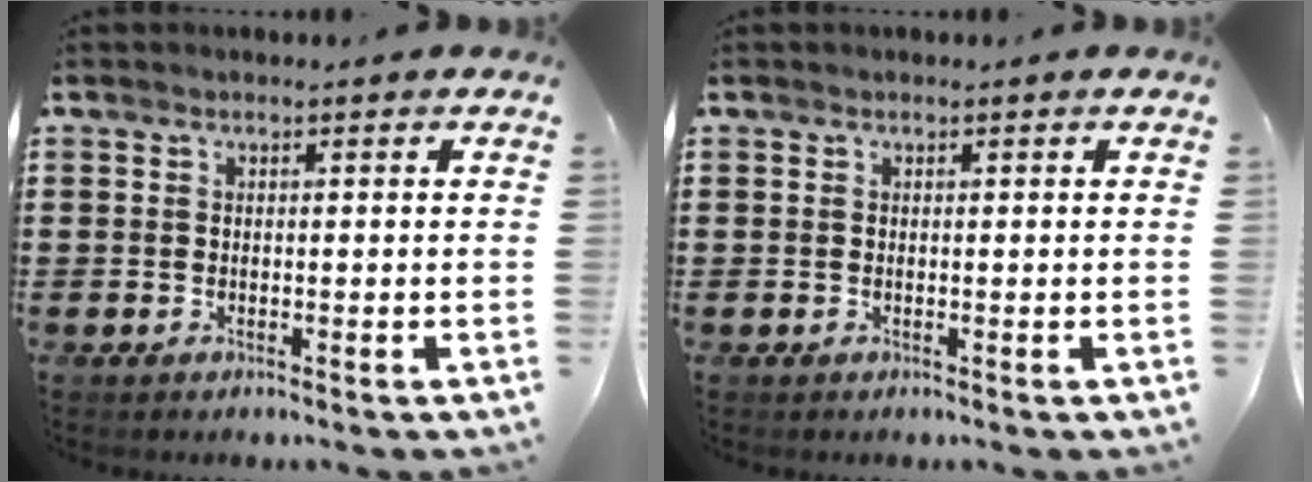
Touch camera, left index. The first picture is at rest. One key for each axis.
{"total": 0.0}